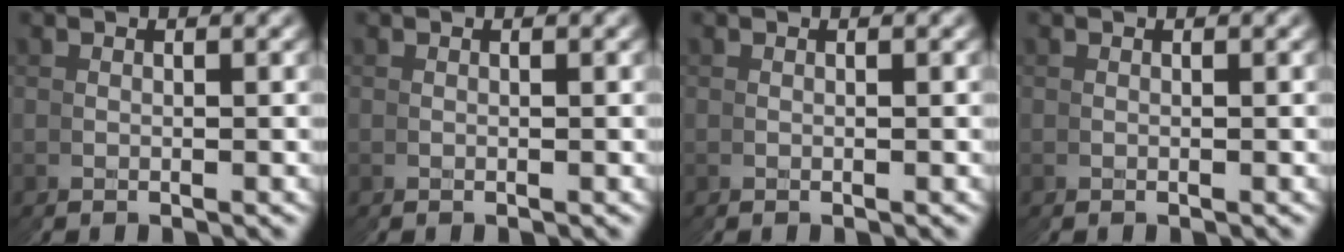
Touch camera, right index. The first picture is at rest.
{"total": 0.0}
{"total": 0.0}
{"total": 0.0}